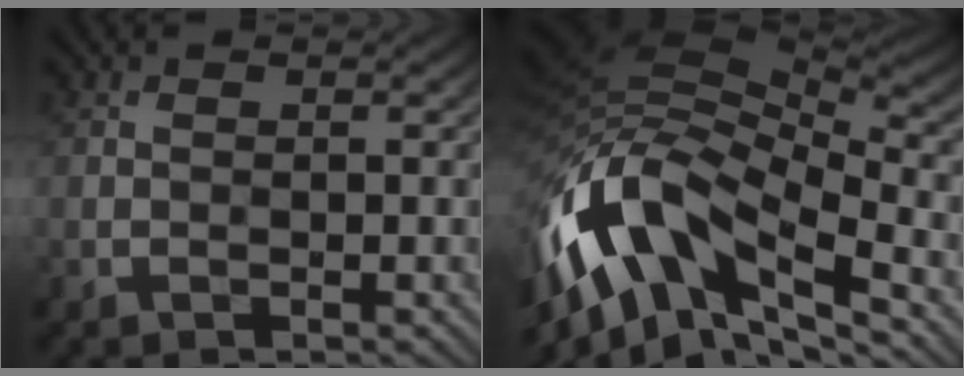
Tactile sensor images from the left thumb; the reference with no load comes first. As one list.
[{"total": 15.9, "force": [-6.5, 8.2, 11.9], "torque": [-0.269, -0.009, -0.112]}]